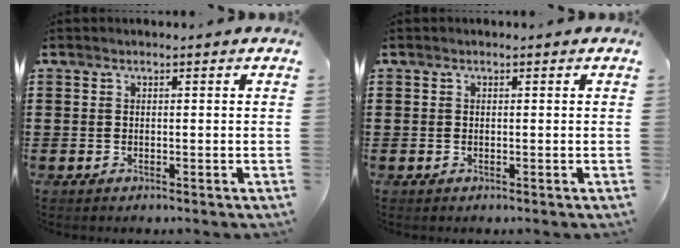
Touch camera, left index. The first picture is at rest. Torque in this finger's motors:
{"motor_torque": [-0.56, 0.91, -0.05, -0.01]}